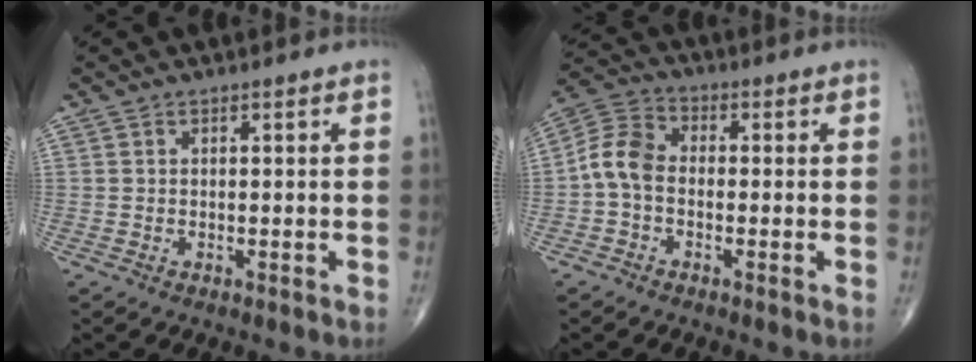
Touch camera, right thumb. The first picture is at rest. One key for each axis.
{"total": 7.2, "fx": -1.2, "fy": 5.0, "fz": 5.0, "tx": -0.090, "ty": 0.024, "tz": -0.040}